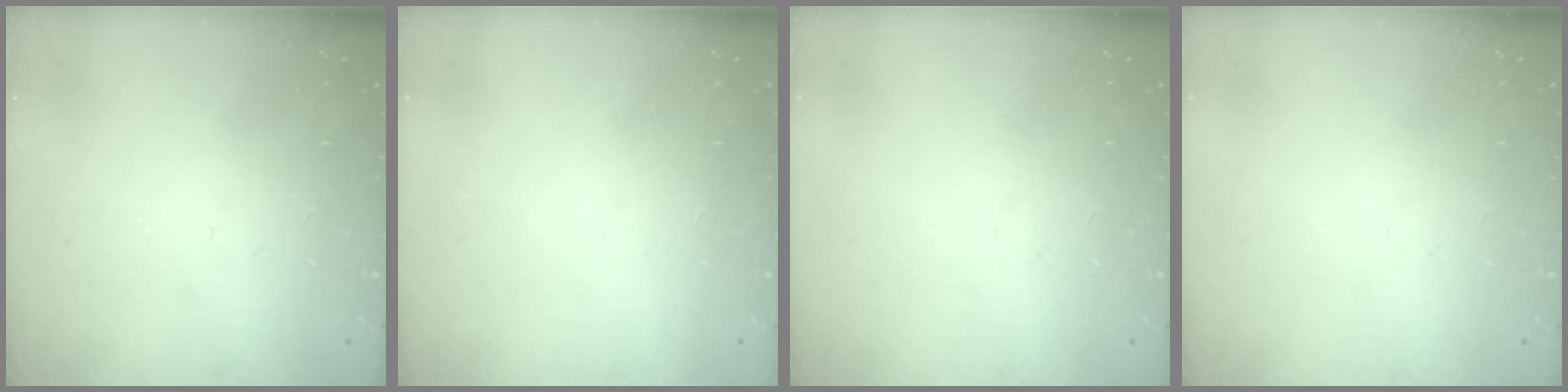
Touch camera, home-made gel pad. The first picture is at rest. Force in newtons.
{"total": 1.5, "press": 1.5, "slide": 0.1}
{"total": 0.0}
{"total": 0.0}